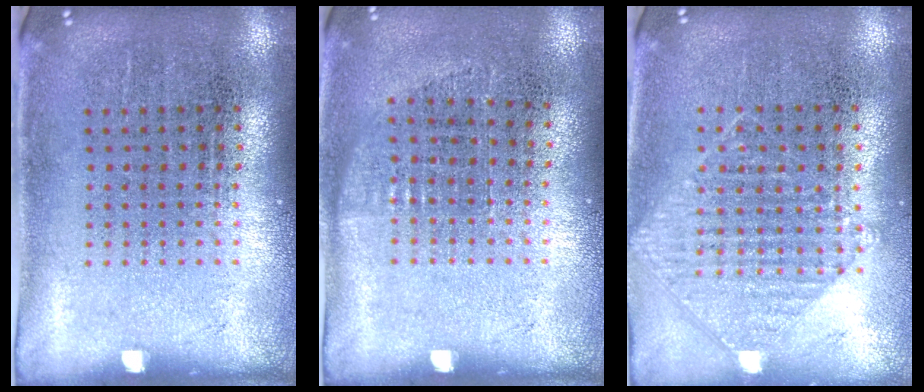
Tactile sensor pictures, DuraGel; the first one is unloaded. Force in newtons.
{"total": 0.6, "press": 0.5, "slide": 0.3}
{"total": 0.9, "press": 0.9, "slide": 0.1}